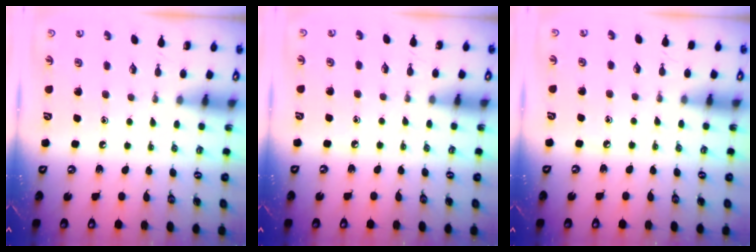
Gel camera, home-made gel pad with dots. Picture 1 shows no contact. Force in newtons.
{"total": 4.2, "press": 4.2, "slide": 0.7}
{"total": 3.5, "press": 3.5, "slide": 0.6}